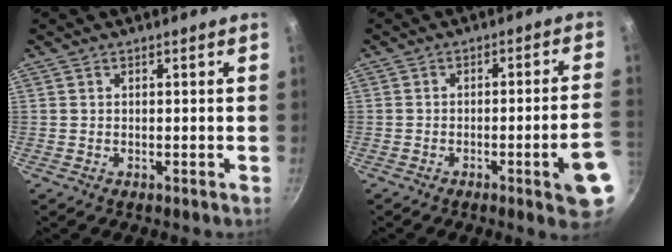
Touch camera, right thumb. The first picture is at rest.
{"total": 11.8, "force": [-4.6, 1.3, 10.8], "torque": [-0.123, 0.031, -0.055]}